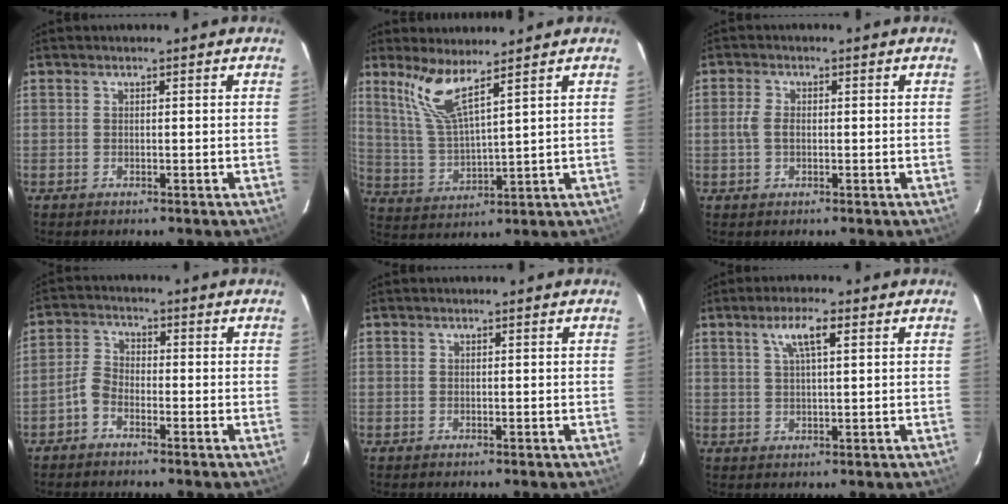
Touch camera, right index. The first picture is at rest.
{"total": 8.1, "force": [5.7, 0.7, 5.7], "torque": [-0.117, -0.005, 0.127]}
{"total": 2.9, "force": [-0.3, 1.7, 2.3], "torque": [-0.050, 0.007, -0.005]}
{"total": 3.4, "force": [-2.2, 1.9, 1.8], "torque": [-0.042, 0.015, -0.047]}
{"total": 0.0}
{"total": 4.9, "force": [2.3, 1.0, 4.2], "torque": [-0.080, 0.007, 0.041]}